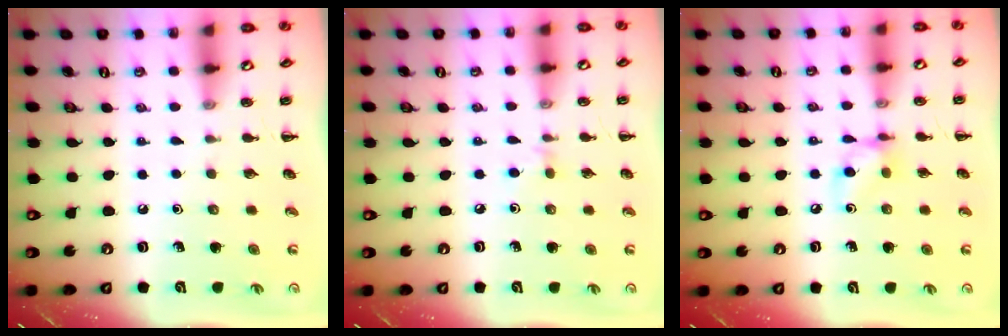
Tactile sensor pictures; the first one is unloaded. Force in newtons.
{"total": 3.7, "press": 3.4, "slide": 1.4}
{"total": 7.4, "press": 7.4, "slide": 0.7}